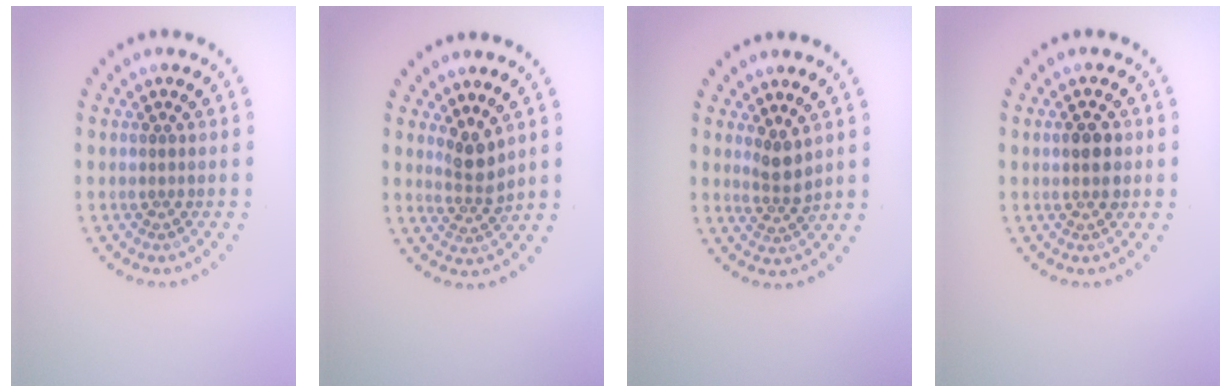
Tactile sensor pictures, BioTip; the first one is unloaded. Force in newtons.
{"total": 2.5, "press": 1.9, "slide": 1.6}
{"total": 2.2, "press": 1.9, "slide": 1.2}
{"total": 2.2, "press": 2.1, "slide": 0.2}